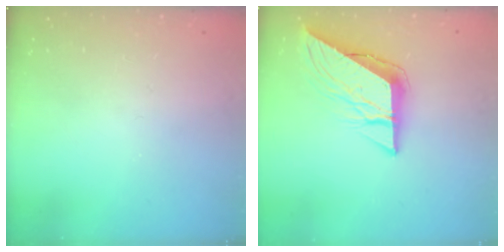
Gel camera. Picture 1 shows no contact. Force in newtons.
{"total": 12.1, "press": 12.0, "slide": 1.3}